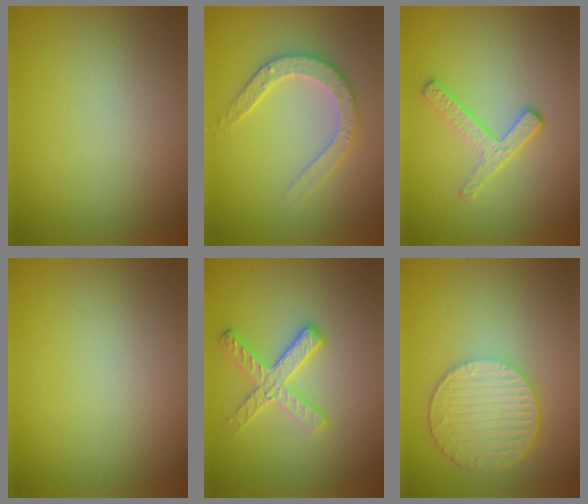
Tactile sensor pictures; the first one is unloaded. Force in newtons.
{"total": 3.8, "press": 3.7, "slide": 0.8}
{"total": 2.3, "press": 1.7, "slide": 1.6}
{"total": 0.0}
{"total": 2.8, "press": 2.7, "slide": 0.5}
{"total": 6.2, "press": 4.4, "slide": 4.3}